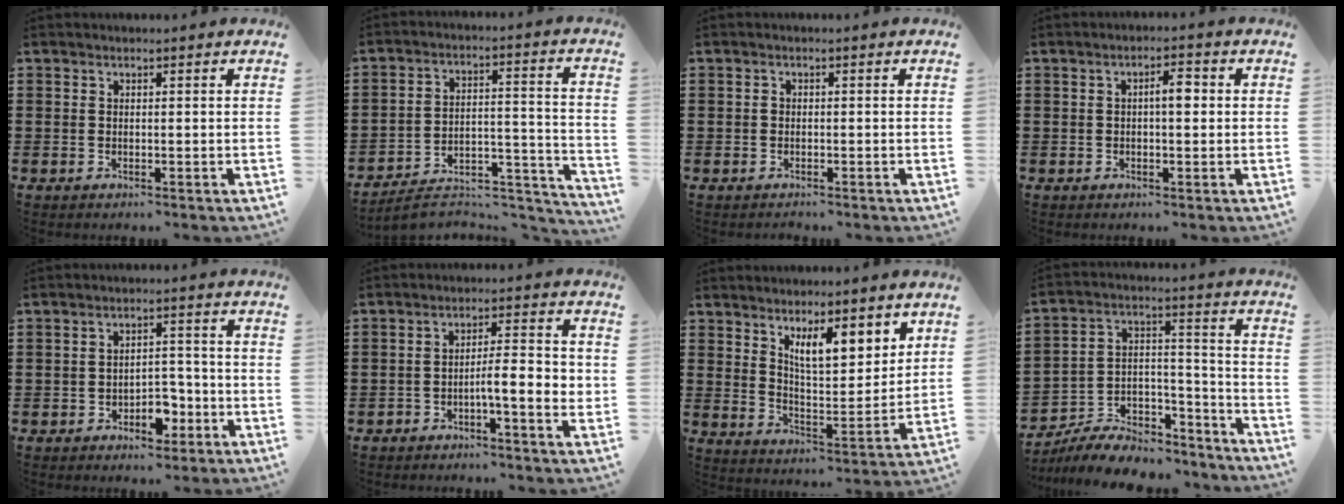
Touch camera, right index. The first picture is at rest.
{"total": 6.4, "force": [-5.6, 2.0, 2.3], "torque": [-0.031, 0.012, -0.106]}
{"total": 0.9, "force": [-0.5, 0.6, 0.3], "torque": [-0.008, -0.001, -0.011]}
{"total": 3.1, "force": [0.1, 1.0, 3.0], "torque": [-0.048, 0.002, -0.002]}
{"total": 4.6, "force": [-2.7, 2.5, 2.7], "torque": [-0.044, 0.009, -0.050]}
{"total": 5.4, "force": [-1.9, 0.9, 5.0], "torque": [-0.078, -0.001, -0.036]}
{"total": 8.4, "force": [5.6, 2.7, 5.6], "torque": [-0.100, -0.021, 0.095]}
{"total": 7.7, "force": [-6.7, 3.0, 2.2], "torque": [-0.042, 0.020, -0.130]}